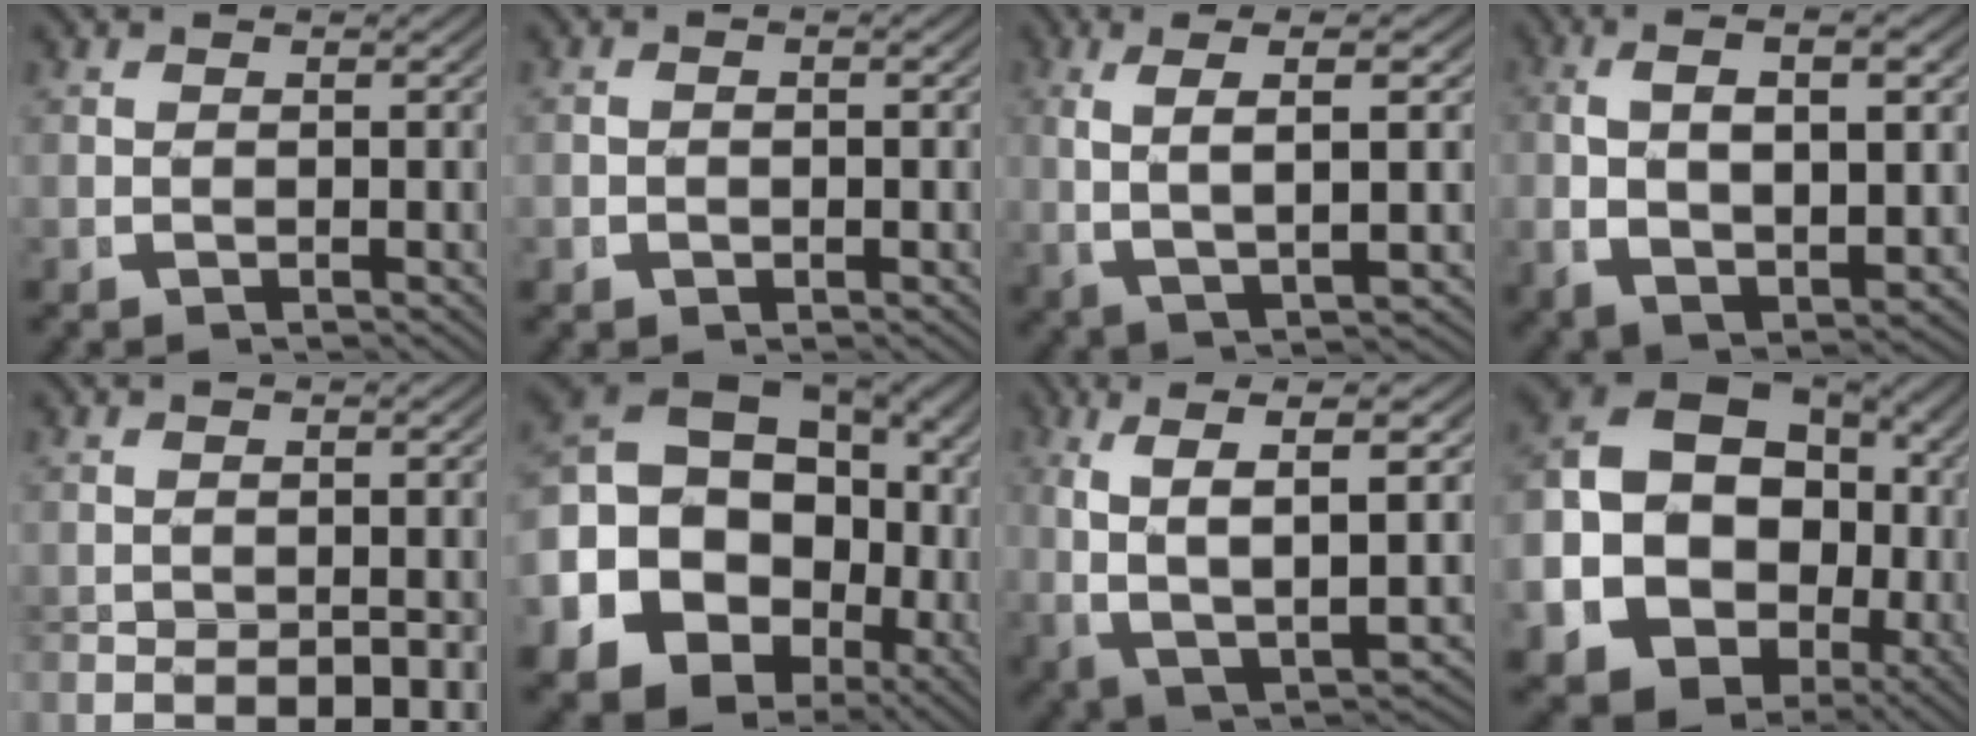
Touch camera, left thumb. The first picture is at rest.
{"total": 0.9, "force": [-0.3, 0.6, 0.5], "torque": [-0.012, -0.002, -0.005]}
{"total": 8.4, "force": [1.8, 3.5, 7.4], "torque": [-0.140, 0.009, 0.032]}
{"total": 8.3, "force": [0.7, 4.3, 7.1], "torque": [-0.142, -0.009, 0.026]}
{"total": 7.2, "force": [-5.1, 3.1, 3.9], "torque": [-0.071, -0.021, -0.067]}
{"total": 19.9, "force": [-2.9, 15.8, 11.7], "torque": [-0.264, -0.065, -0.031]}
{"total": 12.2, "force": [0.3, 7.1, 10.0], "torque": [-0.205, -0.033, 0.026]}
{"total": 20.7, "force": [-3.4, 17.2, 10.9], "torque": [-0.279, -0.086, -0.044]}